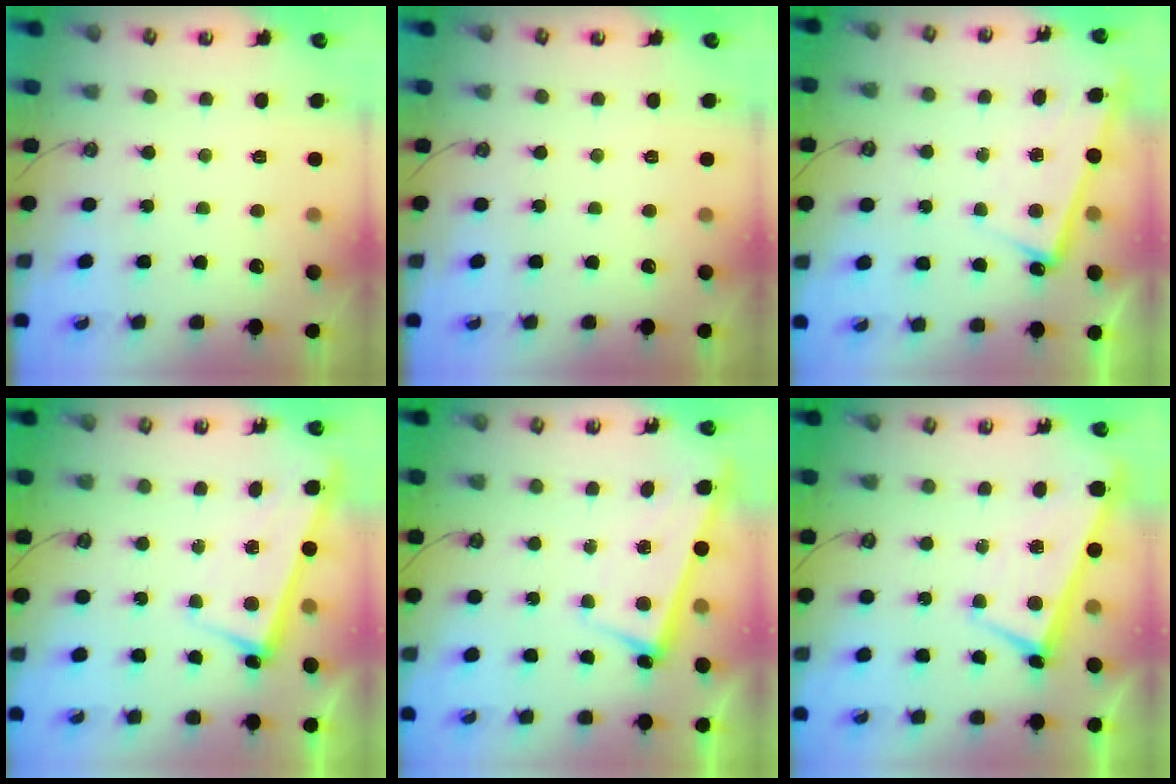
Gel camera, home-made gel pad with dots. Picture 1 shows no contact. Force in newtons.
{"total": 0.0}
{"total": 4.7, "press": 4.7, "slide": 0.3}
{"total": 2.8, "press": 2.7, "slide": 0.8}
{"total": 2.6, "press": 2.5, "slide": 0.7}
{"total": 1.0, "press": 0.9, "slide": 0.3}